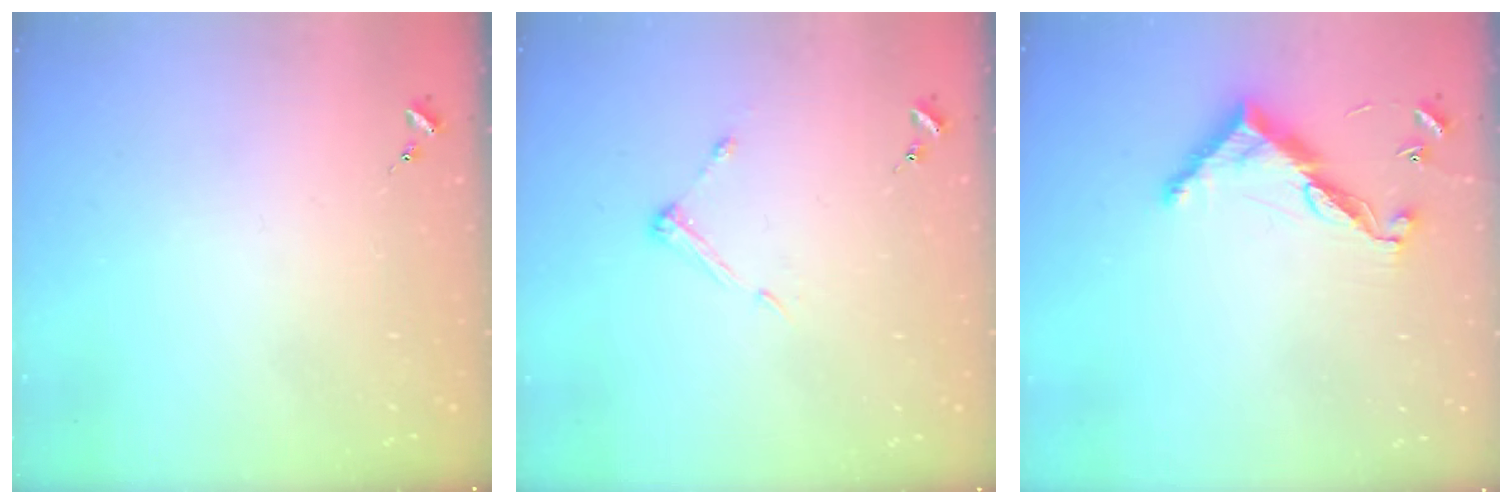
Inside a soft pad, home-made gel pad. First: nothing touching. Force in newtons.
{"total": 5.6, "press": 5.5, "slide": 0.7}
{"total": 10.9, "press": 10.9, "slide": 0.4}